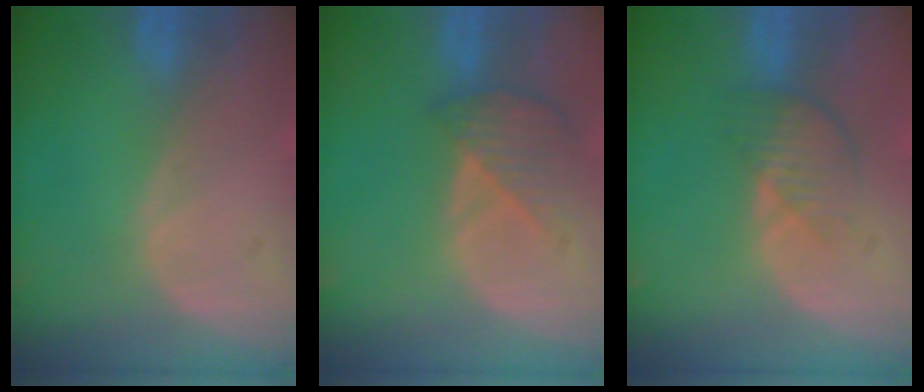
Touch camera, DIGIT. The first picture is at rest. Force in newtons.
{"total": 4.6, "press": 4.2, "slide": 1.8}
{"total": 3.9, "press": 3.6, "slide": 1.4}